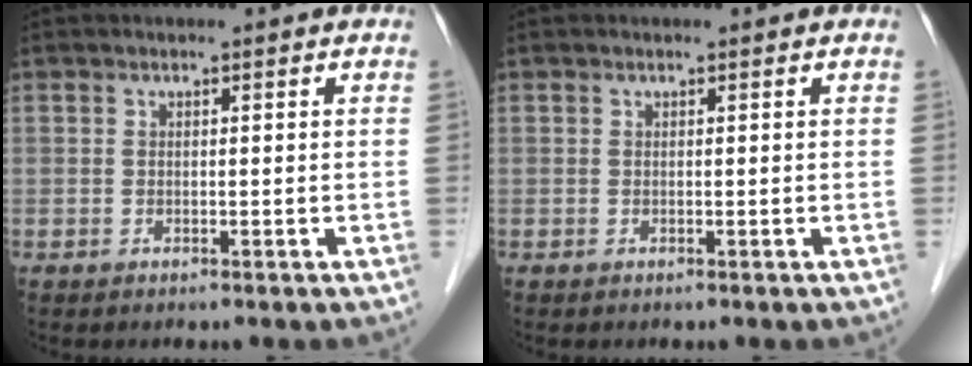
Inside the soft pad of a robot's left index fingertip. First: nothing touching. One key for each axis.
{"total": 0.0}